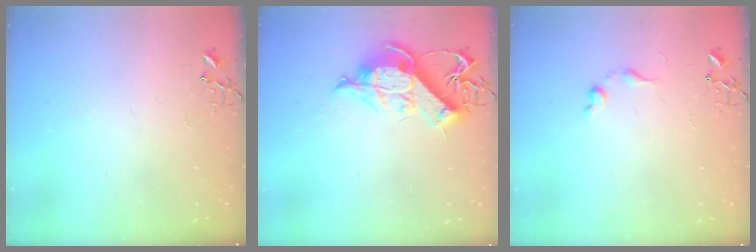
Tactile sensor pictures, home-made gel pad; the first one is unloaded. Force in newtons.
{"total": 15.8, "press": 15.7, "slide": 1.6}
{"total": 6.7, "press": 6.6, "slide": 0.9}